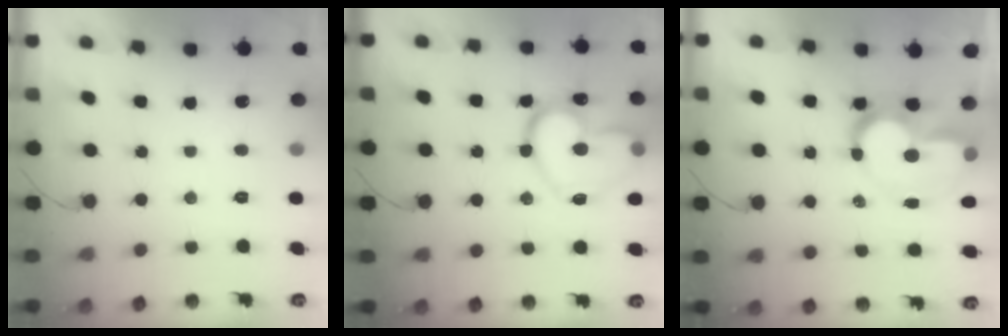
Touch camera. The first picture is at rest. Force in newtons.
{"total": 19.6, "press": 19.5, "slide": 2.0}
{"total": 12.6, "press": 12.6, "slide": 1.4}